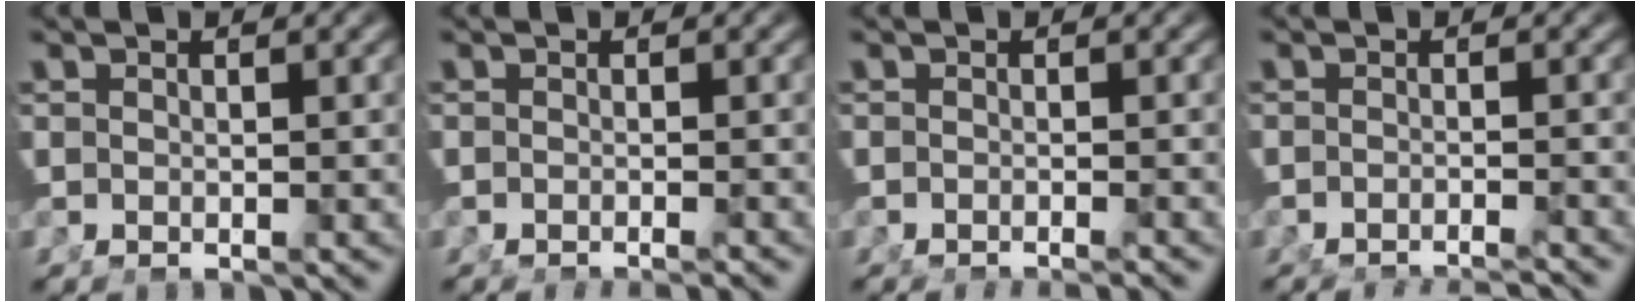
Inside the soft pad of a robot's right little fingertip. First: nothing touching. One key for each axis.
{"total": 2.1, "fx": -2.0, "fy": 0.1, "fz": 0.5, "tx": -0.004, "ty": -0.003, "tz": -0.030}
{"total": 2.4, "fx": -2.3, "fy": 0.2, "fz": 0.6, "tx": -0.001, "ty": -0.002, "tz": -0.035}
{"total": 6.2, "fx": -5.9, "fy": 1.5, "fz": 1.2, "tx": -0.004, "ty": -0.008, "tz": -0.090}